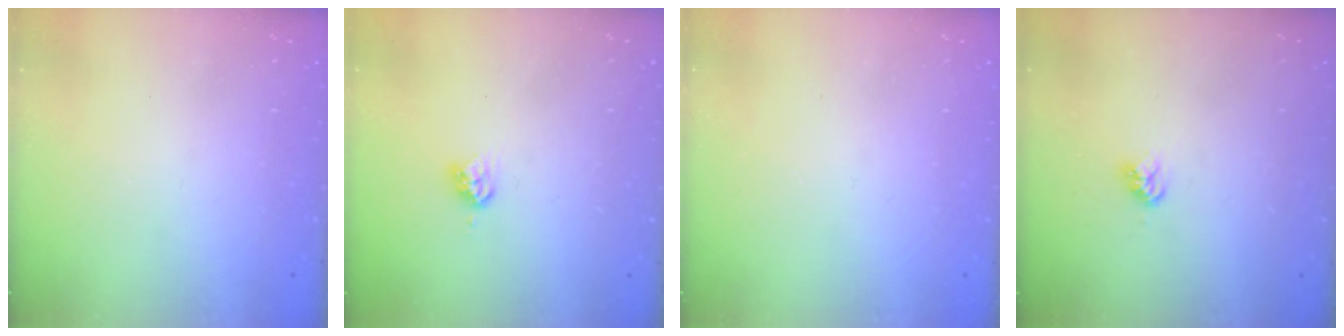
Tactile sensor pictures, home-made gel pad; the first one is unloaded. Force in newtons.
{"total": 4.4, "press": 4.3, "slide": 0.6}
{"total": 0.0}
{"total": 3.9, "press": 3.8, "slide": 0.5}